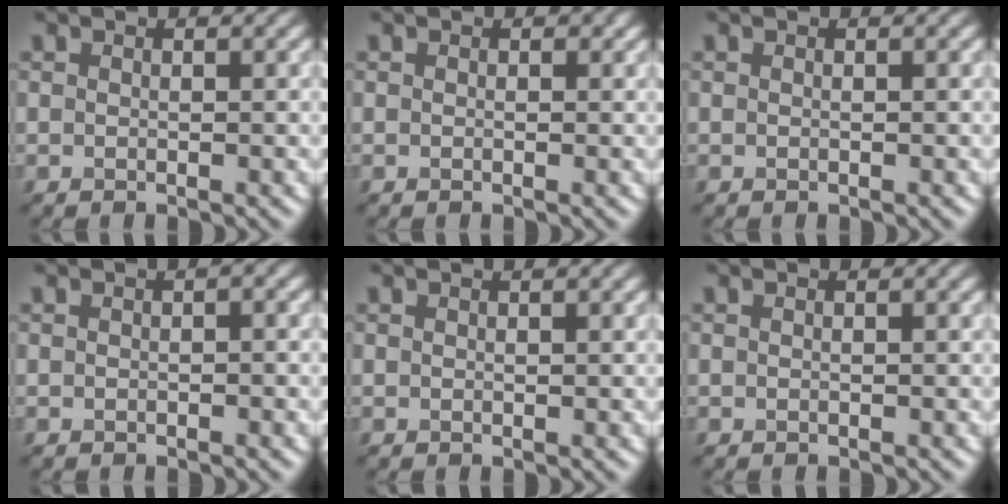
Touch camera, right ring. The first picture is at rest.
{"total": 0.6, "force": [0.2, 0.5, 0.3], "torque": [-0.002, 0.000, -0.004]}
{"total": 0.0}
{"total": 1.4, "force": [0.2, 0.8, 1.2], "torque": [-0.001, 0.015, -0.008]}
{"total": 0.0}
{"total": 0.0}